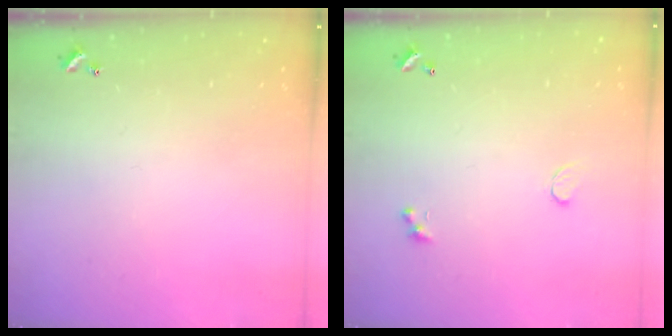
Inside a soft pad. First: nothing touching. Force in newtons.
{"total": 0.8, "press": 0.7, "slide": 0.4}